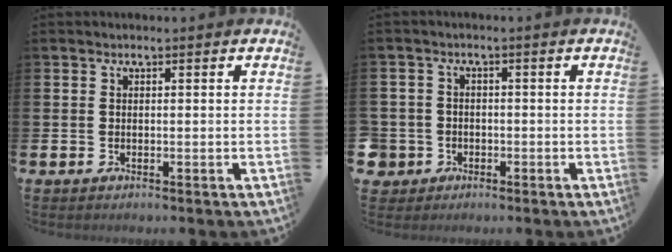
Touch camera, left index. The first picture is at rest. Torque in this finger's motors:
{"motor_torque": [-0.05, 0.08, -0.01, -0.04]}